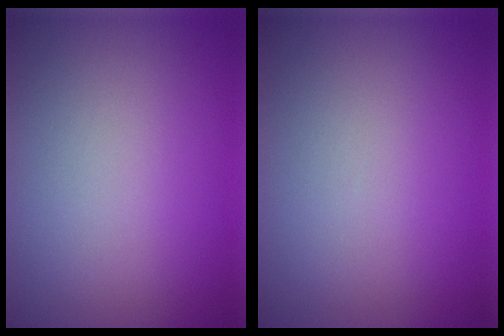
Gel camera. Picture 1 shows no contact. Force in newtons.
{"total": 0.0}